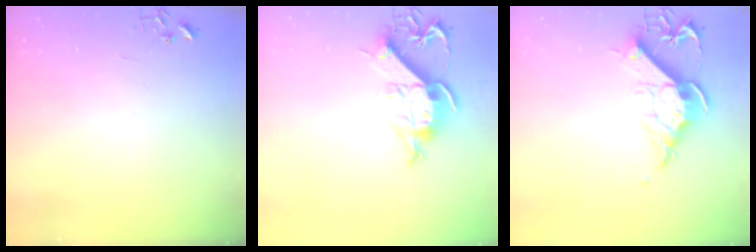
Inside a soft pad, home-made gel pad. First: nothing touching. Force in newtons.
{"total": 11.6, "press": 11.5, "slide": 1.4}
{"total": 12.9, "press": 12.8, "slide": 1.5}